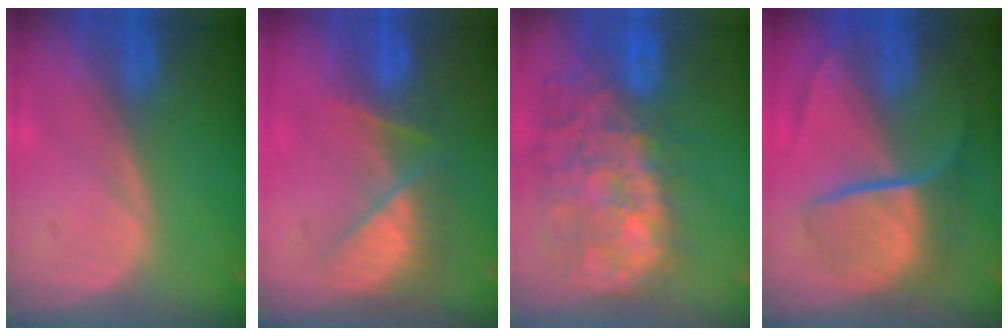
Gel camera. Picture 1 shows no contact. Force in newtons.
{"total": 8.0, "press": 6.9, "slide": 4.1}
{"total": 13.8, "press": 11.5, "slide": 7.6}
{"total": 9.2, "press": 7.6, "slide": 5.1}